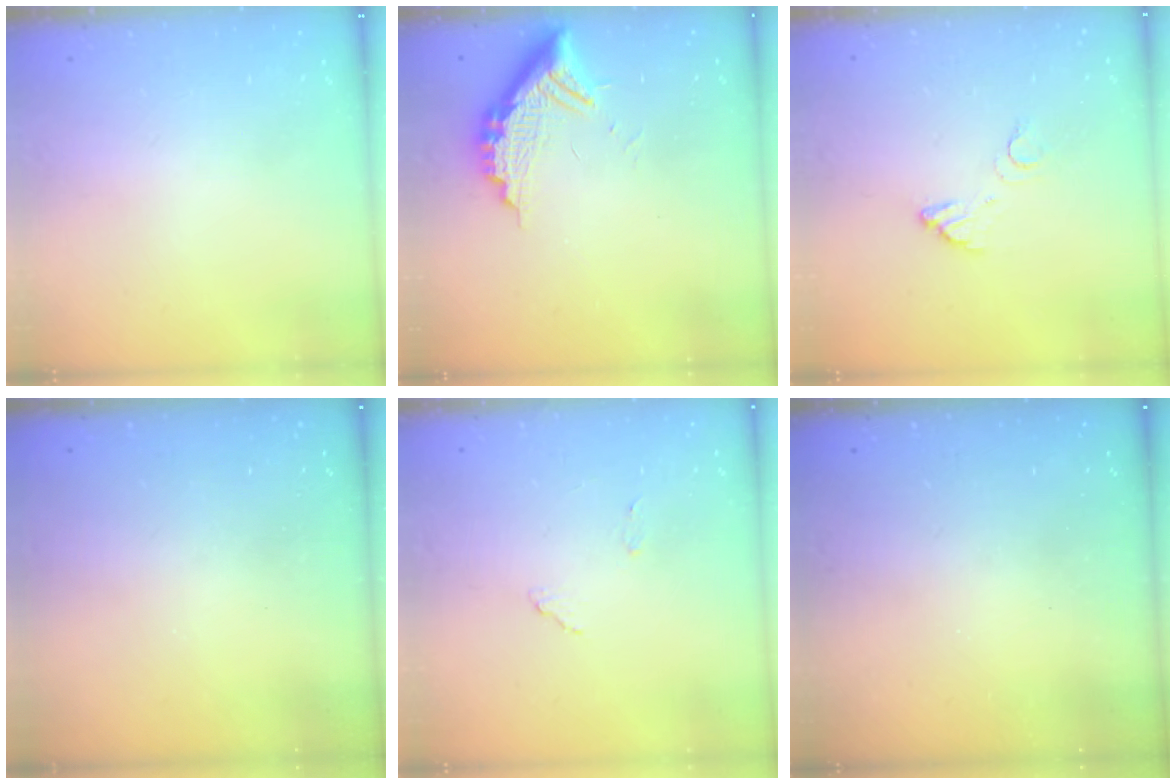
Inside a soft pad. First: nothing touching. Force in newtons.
{"total": 12.1, "press": 12.1, "slide": 0.6}
{"total": 3.7, "press": 3.7, "slide": 0.2}
{"total": 2.9, "press": 2.9, "slide": 0.3}
{"total": 8.3, "press": 8.3, "slide": 0.8}
{"total": 3.0, "press": 2.9, "slide": 0.8}